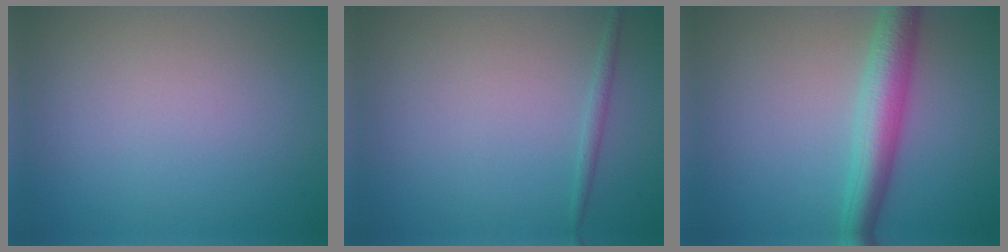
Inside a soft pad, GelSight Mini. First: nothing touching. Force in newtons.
{"total": 0.9, "press": 0.9, "slide": 0.1}
{"total": 4.9, "press": 4.9, "slide": 0.0}